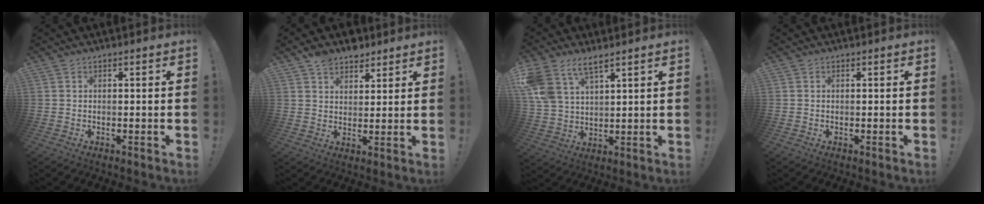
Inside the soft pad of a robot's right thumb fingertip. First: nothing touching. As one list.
[{"total": 7.1, "force": [5.4, 4.2, 1.8], "torque": [-0.017, -0.030, 0.099]}, {"total": 9.7, "force": [6.7, 4.7, 5.3], "torque": [-0.115, -0.026, 0.133]}, {"total": 0.0}]